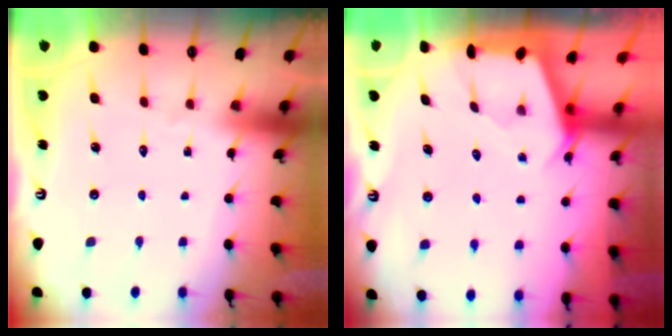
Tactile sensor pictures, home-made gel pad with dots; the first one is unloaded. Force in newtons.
{"total": 2.4, "press": 2.4, "slide": 0.4}